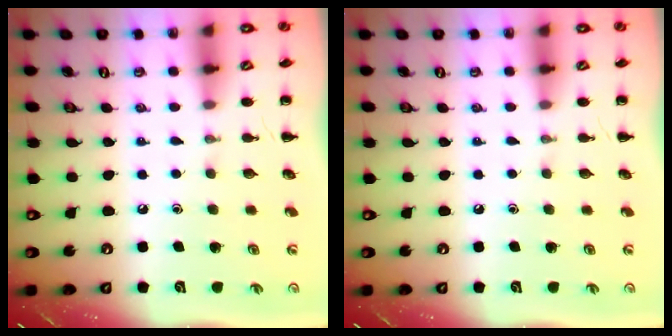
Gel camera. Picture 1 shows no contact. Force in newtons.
{"total": 0.0}